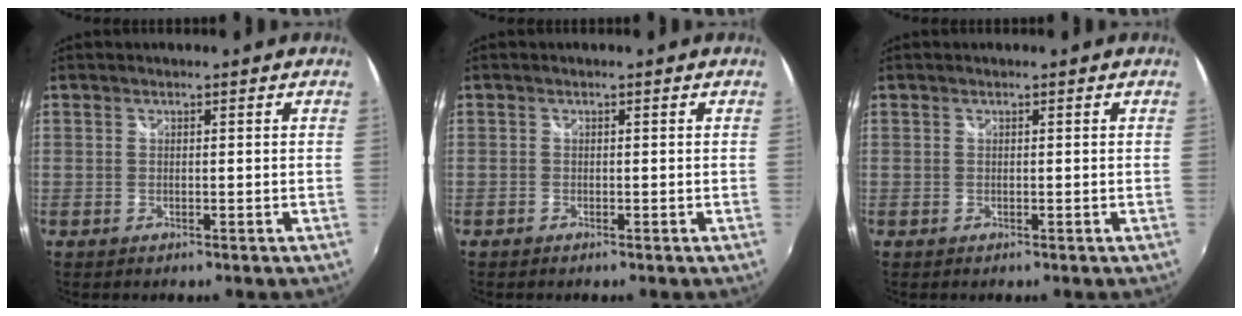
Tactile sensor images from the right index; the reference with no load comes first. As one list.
[{"total": 0.6, "force": [-0.5, 0.3, 0.0], "torque": [-0.003, -0.003, -0.013]}, {"total": 0.0}]